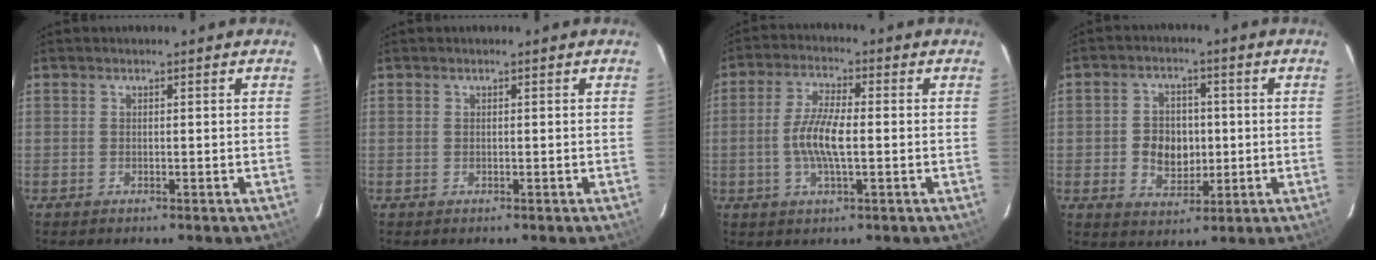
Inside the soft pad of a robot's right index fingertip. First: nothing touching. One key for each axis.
{"total": 0.0}
{"total": 7.5, "fx": -1.0, "fy": 1.9, "fz": 7.2, "tx": -0.145, "ty": 0.003, "tz": -0.022}
{"total": 7.4, "fx": -0.8, "fy": 5.9, "fz": 4.4, "tx": -0.093, "ty": 0.010, "tz": -0.007}